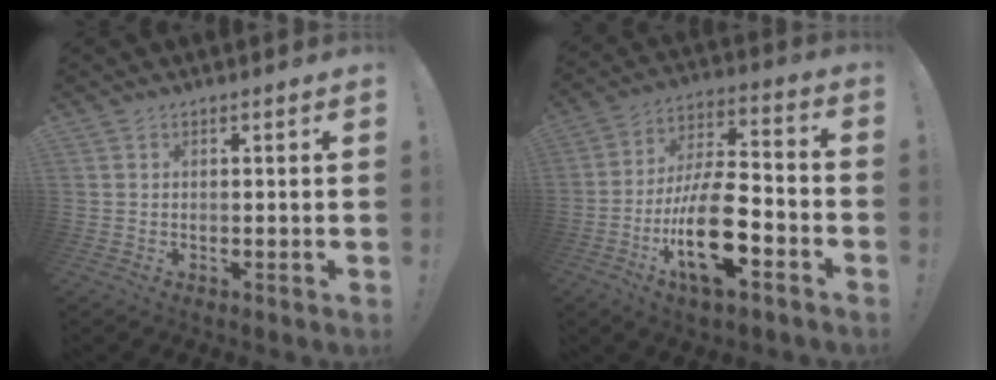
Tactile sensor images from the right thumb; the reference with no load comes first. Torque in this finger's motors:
{"motor_torque": [2.45, 2.56, 1.55, -1.22, 0.55]}